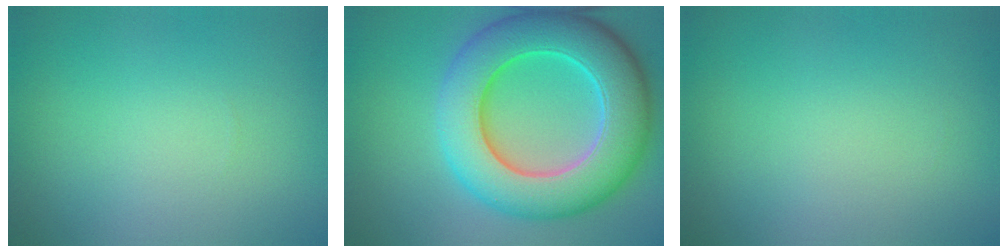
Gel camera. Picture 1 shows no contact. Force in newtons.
{"total": 10.7, "press": 10.7, "slide": 0.5}
{"total": 0.0}